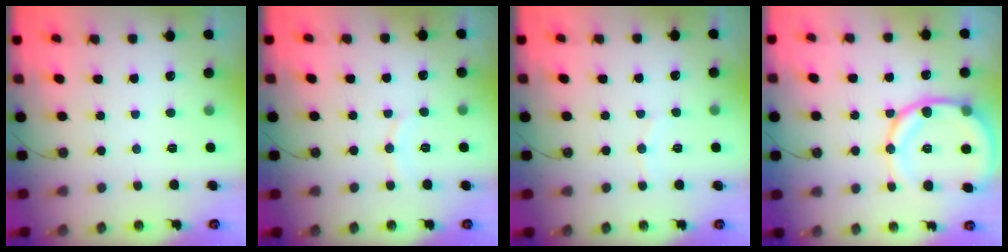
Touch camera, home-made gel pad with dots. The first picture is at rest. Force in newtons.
{"total": 5.0, "press": 4.9, "slide": 0.7}
{"total": 5.2, "press": 5.2, "slide": 0.5}
{"total": 15.7, "press": 15.4, "slide": 3.0}